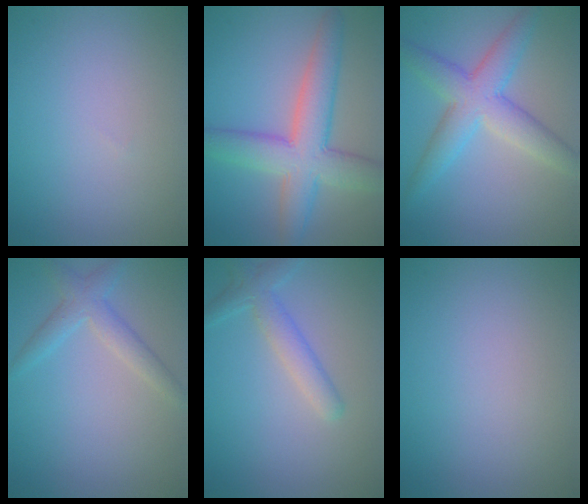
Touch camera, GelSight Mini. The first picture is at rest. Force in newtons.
{"total": 7.3, "press": 7.3, "slide": 0.4}
{"total": 5.6, "press": 5.6, "slide": 0.2}
{"total": 2.6, "press": 2.6, "slide": 0.2}
{"total": 2.8, "press": 2.8, "slide": 0.1}
{"total": 0.0}